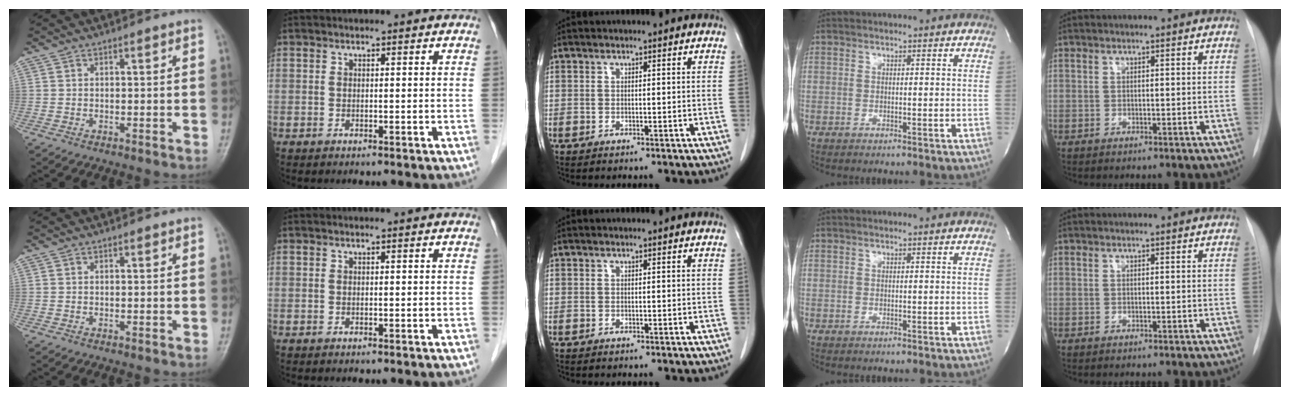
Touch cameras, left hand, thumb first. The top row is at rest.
{}